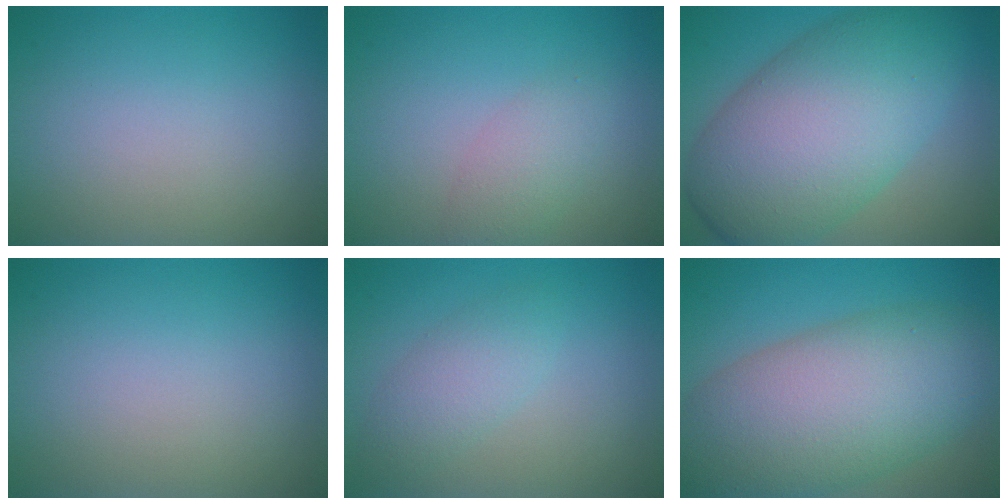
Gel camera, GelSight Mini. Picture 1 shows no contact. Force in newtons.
{"total": 2.2, "press": 2.2, "slide": 0.1}
{"total": 12.2, "press": 12.2, "slide": 0.3}
{"total": 0.0}
{"total": 2.6, "press": 2.6, "slide": 0.2}
{"total": 11.6, "press": 11.6, "slide": 0.3}